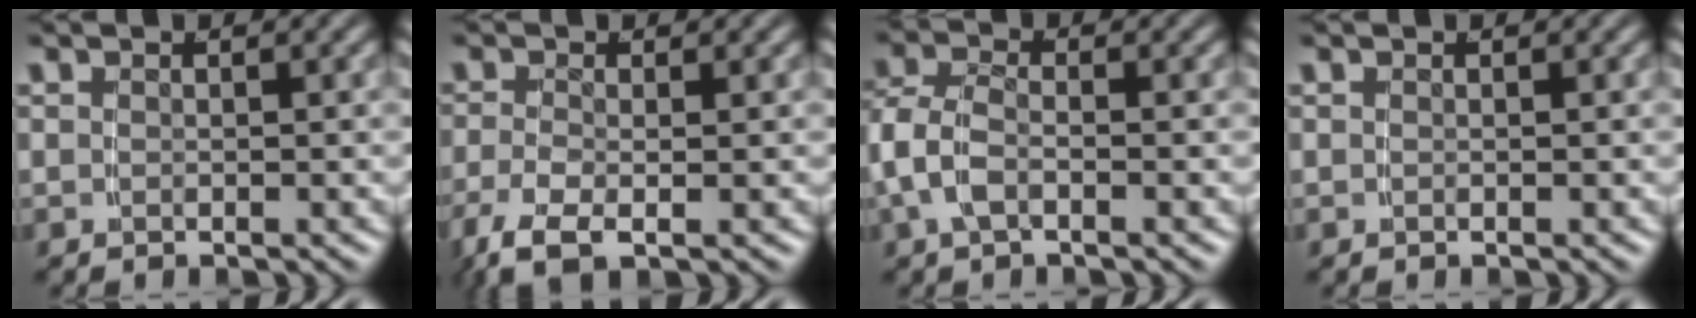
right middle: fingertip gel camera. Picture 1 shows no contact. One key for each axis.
{"total": 3.4, "fx": -1.8, "fy": 1.3, "fz": 2.6, "tx": -0.071, "ty": -0.023, "tz": -0.016}
{"total": 4.0, "fx": -0.7, "fy": 2.8, "fz": 2.8, "tx": -0.074, "ty": -0.016, "tz": -0.006}
{"total": 0.0}